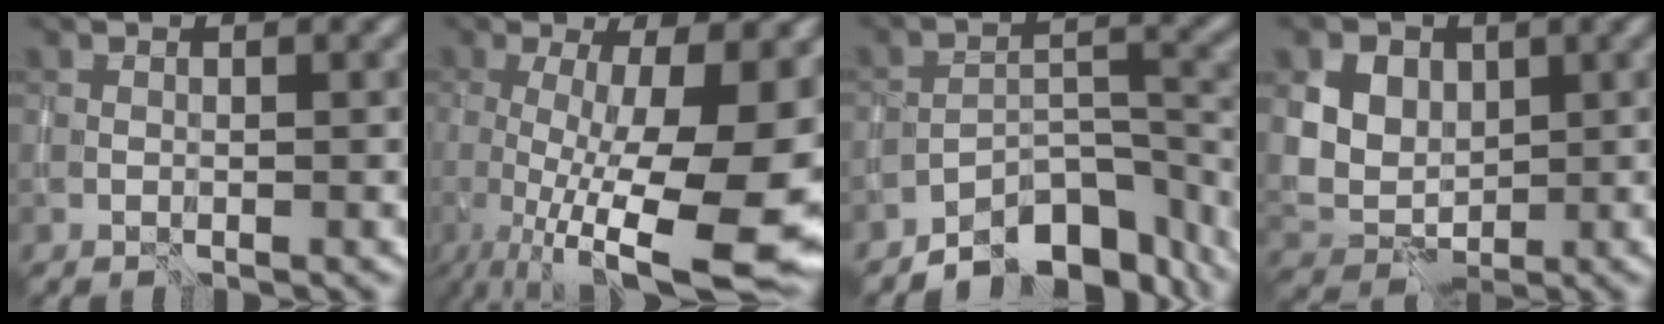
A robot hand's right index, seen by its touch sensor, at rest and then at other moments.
{"total": 15.5, "force": [-2.9, 5.0, 14.3], "torque": [-0.196, -0.018, -0.025]}
{"total": 7.3, "force": [-6.2, 2.6, 2.8], "torque": [-0.029, 0.001, -0.108]}
{"total": 7.2, "force": [2.6, 5.9, 3.3], "torque": [-0.070, 0.022, 0.037]}